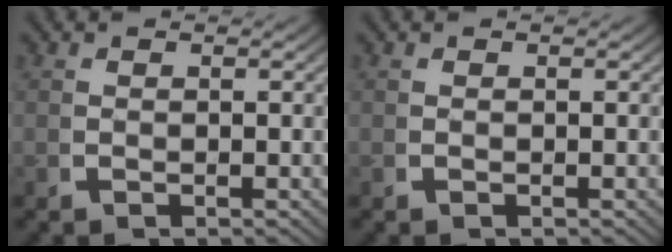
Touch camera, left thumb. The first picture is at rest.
{"total": 0.0}